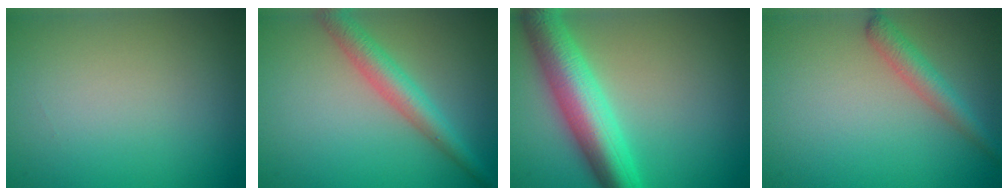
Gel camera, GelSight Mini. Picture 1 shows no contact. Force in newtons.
{"total": 3.8, "press": 3.8, "slide": 0.1}
{"total": 7.6, "press": 7.6, "slide": 0.1}
{"total": 2.5, "press": 2.5, "slide": 0.1}